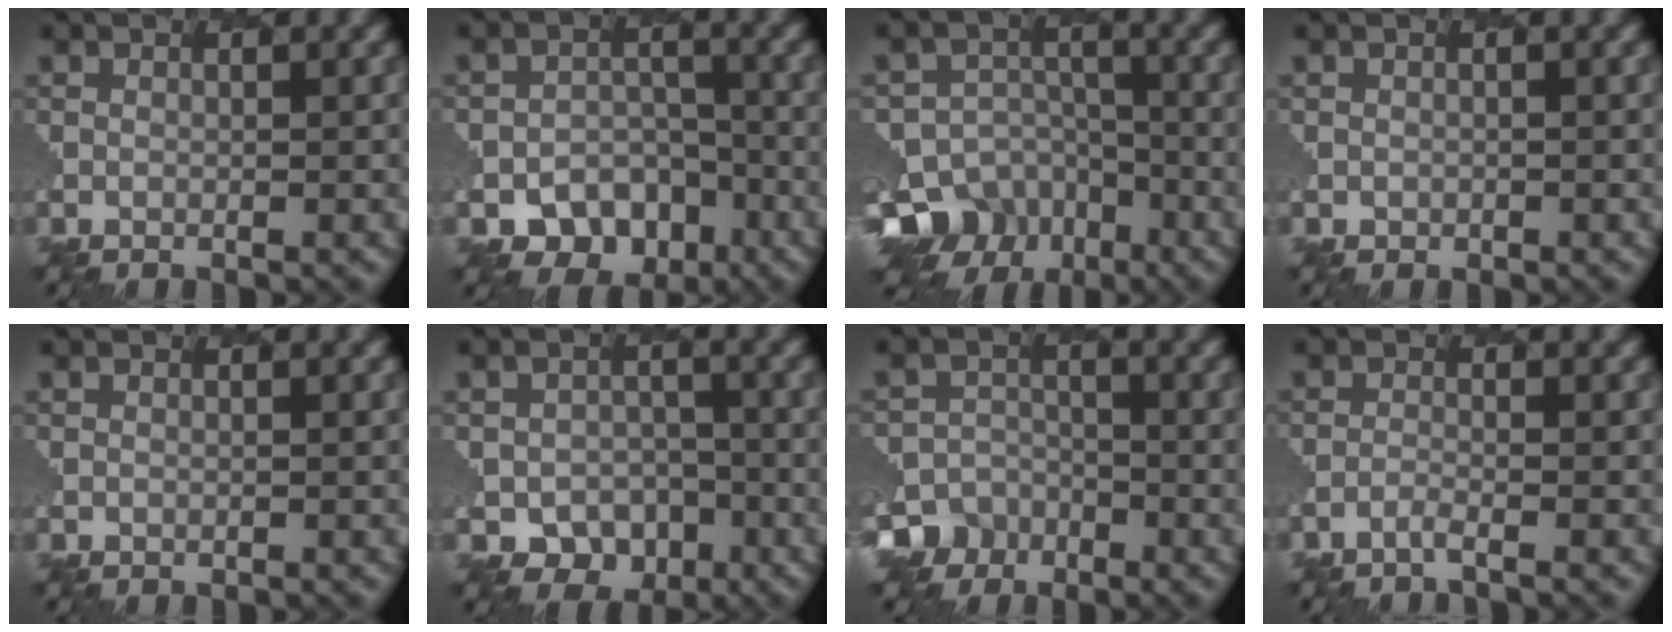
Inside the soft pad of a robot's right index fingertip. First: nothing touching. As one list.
[{"total": 6.5, "force": [-4.6, 4.4, 1.4], "torque": [-0.006, -0.006, -0.059]}, {"total": 11.1, "force": [-7.5, 7.9, 2.0], "torque": [-0.049, -0.019, -0.112]}, {"total": 0.7, "force": [-0.2, 0.6, -0.3], "torque": [-0.006, -0.007, 0.003]}, {"total": 0.0}, {"total": 4.1, "force": [-2.5, 3.3, 0.7], "torque": [-0.010, -0.008, -0.029]}, {"total": 7.3, "force": [-5.9, 4.1, -1.1], "torque": [0.021, -0.015, -0.097]}, {"total": 1.1, "force": [-1.0, -0.2, -0.1], "torque": [-0.003, 0.001, -0.035]}]